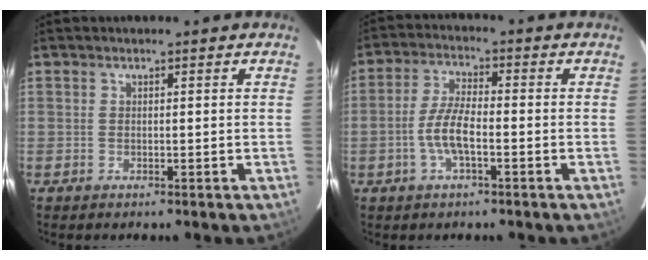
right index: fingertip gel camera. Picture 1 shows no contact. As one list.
[{"total": 6.2, "force": [-2.1, 1.6, 5.6], "torque": [-0.119, 0.005, -0.043]}]